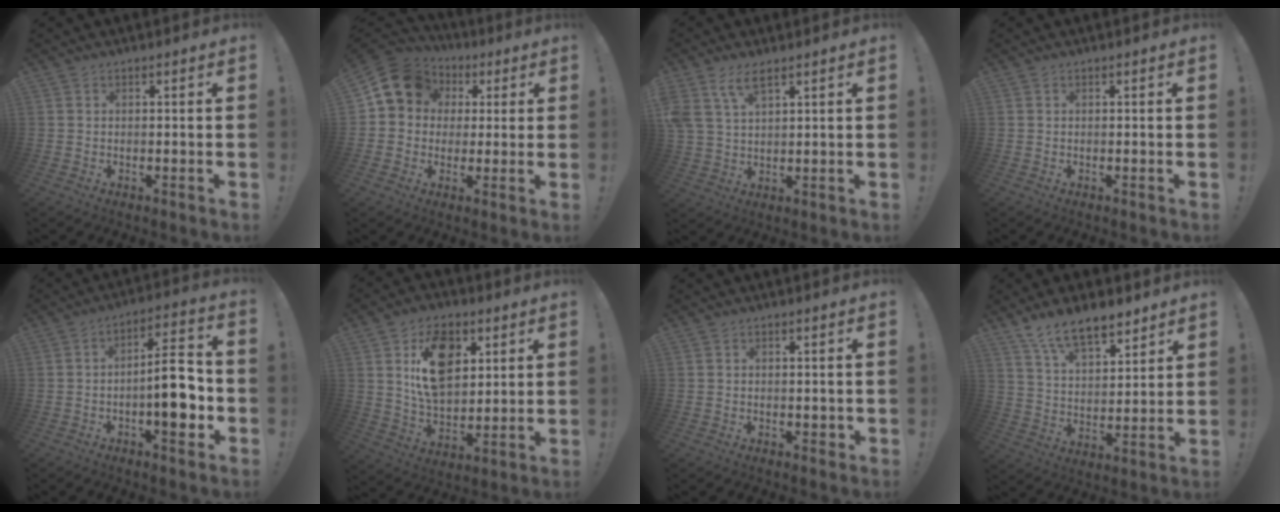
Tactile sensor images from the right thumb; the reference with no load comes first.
{"total": 12.5, "force": [4.0, 10.5, 5.4], "torque": [-0.071, -0.012, 0.081]}
{"total": 7.1, "force": [4.4, 3.0, 4.6], "torque": [-0.090, -0.010, 0.086]}
{"total": 0.0}
{"total": 12.8, "force": [-2.7, 5.1, 11.4], "torque": [-0.157, 0.015, -0.050]}
{"total": 17.1, "force": [6.5, 11.7, 10.6], "torque": [-0.149, -0.021, 0.123]}
{"total": 1.5, "force": [-0.1, 1.2, 0.8], "torque": [-0.004, 0.001, -0.004]}
{"total": 12.0, "force": [9.2, 4.7, 6.0], "torque": [-0.104, -0.056, 0.169]}